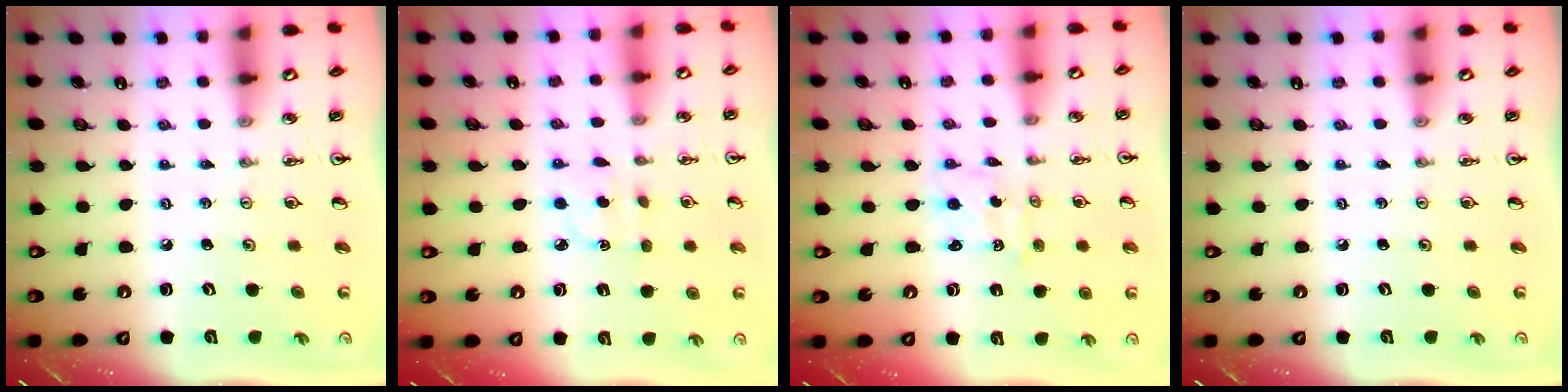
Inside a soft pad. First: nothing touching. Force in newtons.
{"total": 3.0, "press": 2.9, "slide": 0.8}
{"total": 1.0, "press": 0.9, "slide": 0.5}
{"total": 0.0}